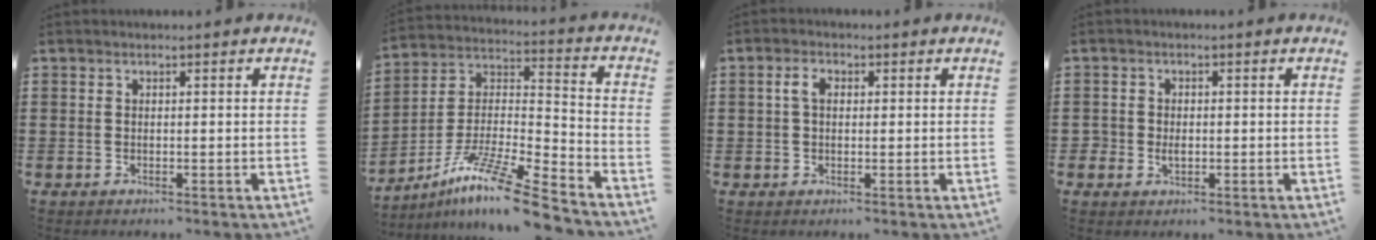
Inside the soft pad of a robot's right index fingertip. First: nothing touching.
{"total": 12.2, "force": [-9.8, 0.3, 7.2], "torque": [-0.131, 0.013, -0.191]}
{"total": 2.7, "force": [0.5, 1.6, 2.1], "torque": [-0.052, 0.008, 0.005]}
{"total": 1.9, "force": [-0.4, 1.5, 1.1], "torque": [-0.023, 0.005, -0.010]}